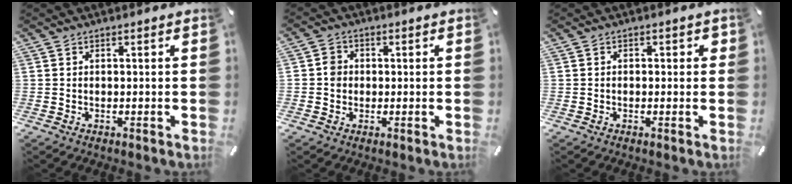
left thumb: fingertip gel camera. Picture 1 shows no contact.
{"total": 3.3, "force": [-0.3, 3.1, 1.1], "torque": [-0.013, 0.004, -0.009]}
{"total": 1.2, "force": [-0.4, 1.0, 0.6], "torque": [-0.010, 0.007, -0.010]}